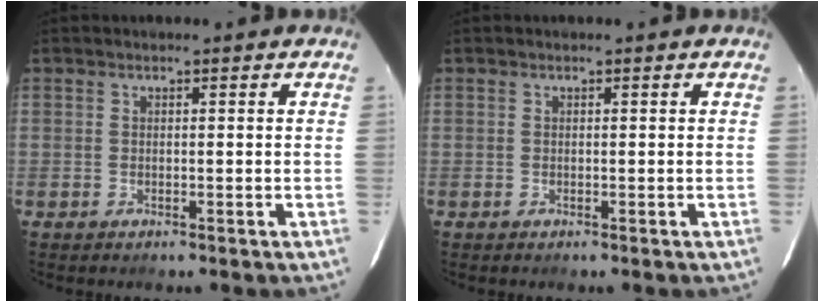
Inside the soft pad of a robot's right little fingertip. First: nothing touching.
{"total": 0.0}